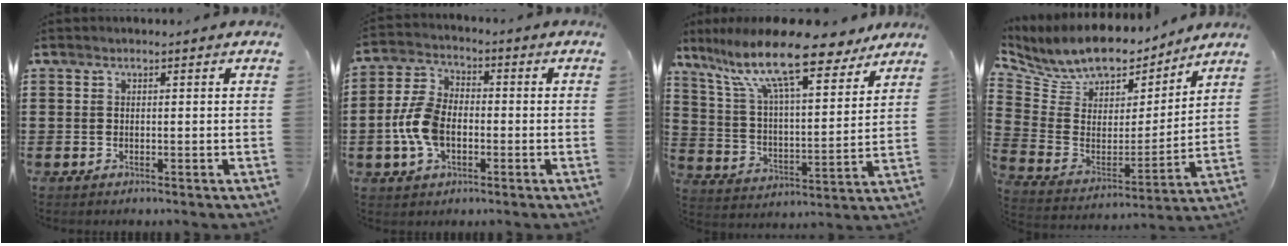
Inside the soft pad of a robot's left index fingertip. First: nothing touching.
{"total": 8.2, "force": [-1.7, 5.0, 6.2], "torque": [-0.156, 0.002, -0.040]}
{"total": 15.0, "force": [11.5, 3.0, 9.2], "torque": [-0.207, -0.055, 0.197]}
{"total": 9.5, "force": [8.6, 3.4, 1.9], "torque": [-0.082, -0.059, 0.153]}